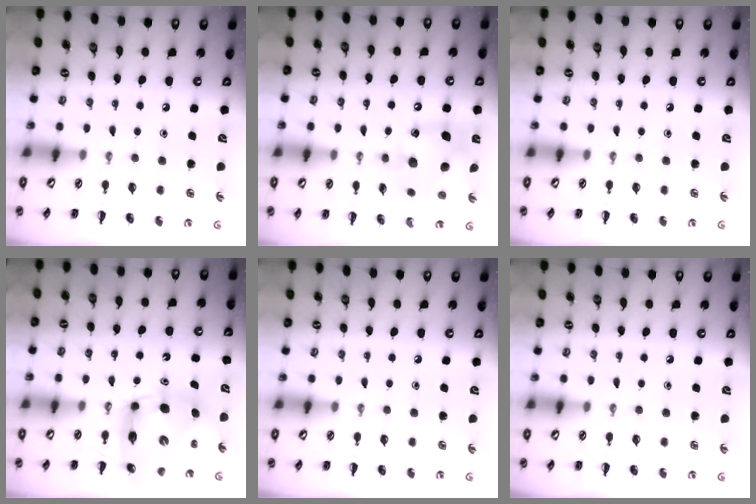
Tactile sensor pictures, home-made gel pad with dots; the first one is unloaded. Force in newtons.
{"total": 12.1, "press": 11.9, "slide": 1.6}
{"total": 0.0}
{"total": 9.0, "press": 8.6, "slide": 2.5}
{"total": 0.0}
{"total": 0.0}